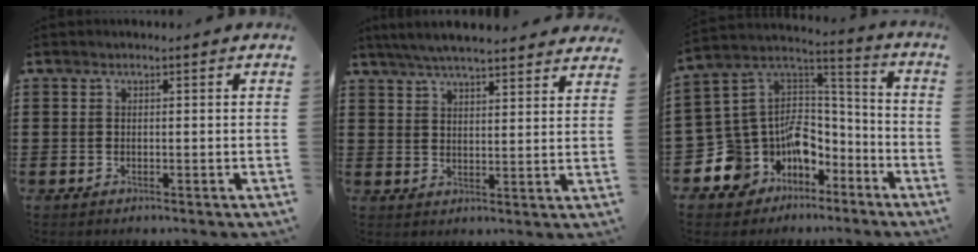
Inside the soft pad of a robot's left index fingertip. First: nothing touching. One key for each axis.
{"total": 5.5, "fx": 5.2, "fy": 0.0, "fz": 1.7, "tx": -0.050, "ty": -0.017, "tz": 0.095}
{"total": 10.1, "fx": -6.2, "fy": 7.8, "fz": 1.9, "tx": -0.081, "ty": -0.011, "tz": -0.116}